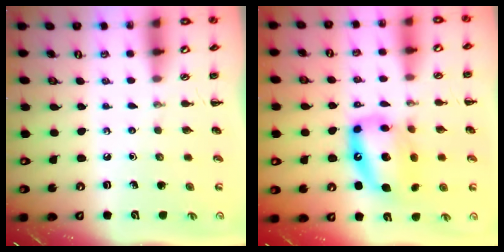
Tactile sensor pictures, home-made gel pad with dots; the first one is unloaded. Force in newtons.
{"total": 14.5, "press": 14.0, "slide": 3.9}